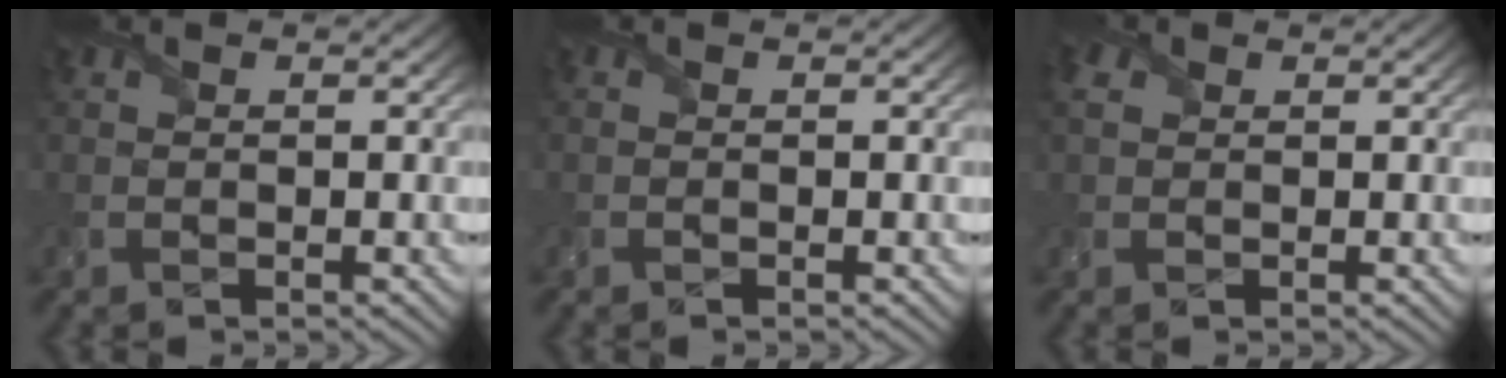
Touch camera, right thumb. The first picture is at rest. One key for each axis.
{"total": 0.0}
{"total": 2.1, "fx": 0.9, "fy": 1.6, "fz": 1.0, "tx": -0.030, "ty": 0.008, "tz": 0.013}